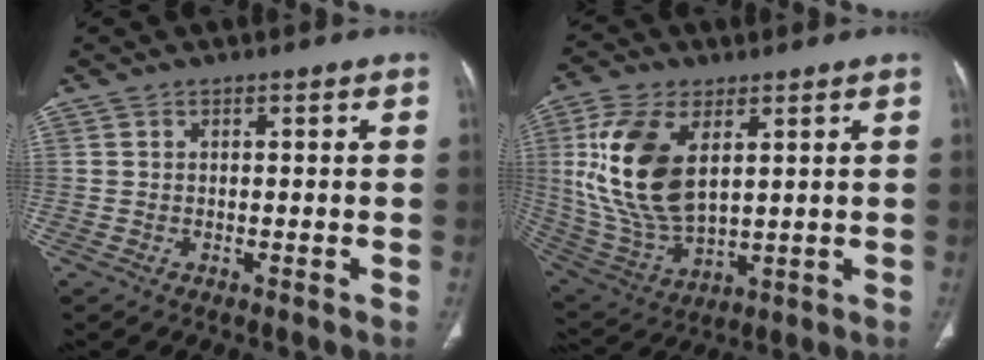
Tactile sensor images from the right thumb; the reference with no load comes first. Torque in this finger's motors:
{"motor_torque": [1.97, 2.07, 1.15, -1.62, 0.41]}